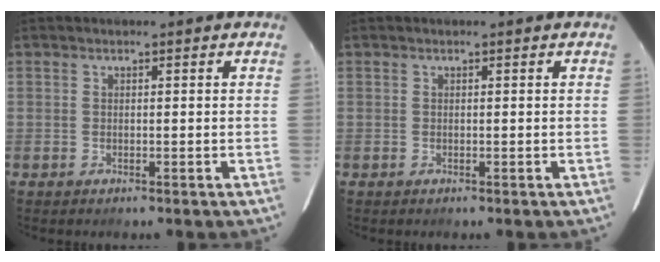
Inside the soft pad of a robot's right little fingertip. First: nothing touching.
{"total": 0.0}